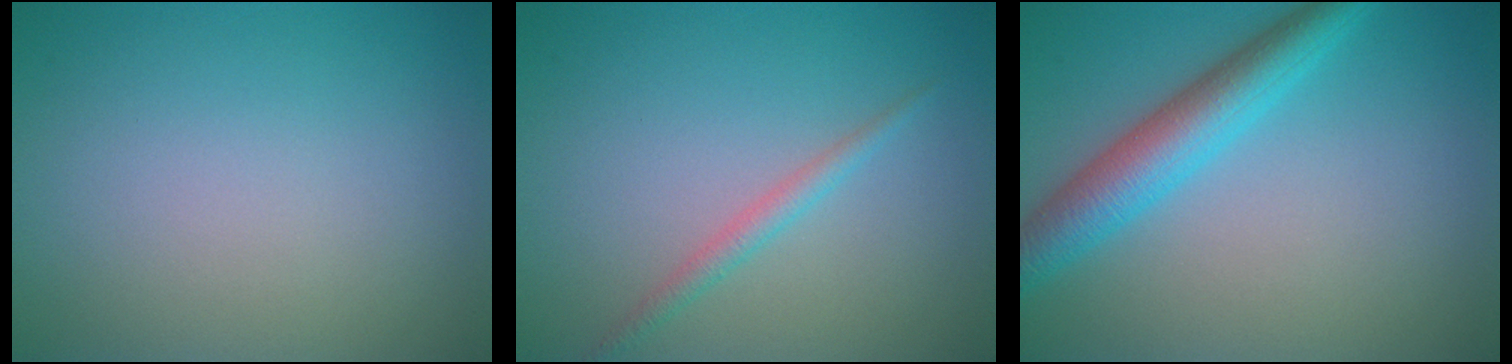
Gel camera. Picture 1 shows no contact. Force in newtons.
{"total": 1.5, "press": 1.5, "slide": 0.0}
{"total": 5.1, "press": 5.1, "slide": 0.2}